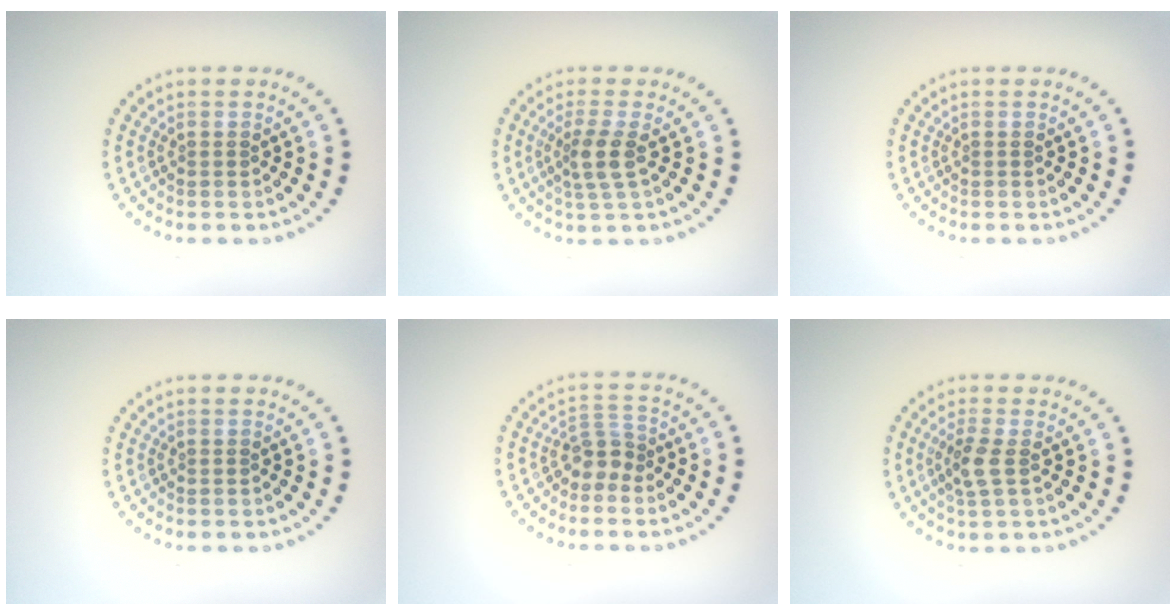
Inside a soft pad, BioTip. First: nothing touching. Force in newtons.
{"total": 2.4, "press": 2.0, "slide": 1.4}
{"total": 0.0}
{"total": 0.0}
{"total": 2.2, "press": 1.7, "slide": 1.3}
{"total": 2.1, "press": 2.0, "slide": 0.8}